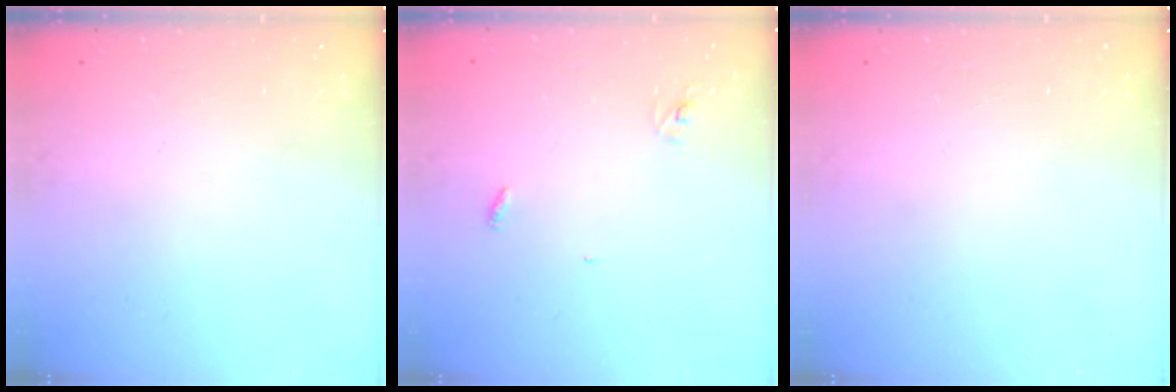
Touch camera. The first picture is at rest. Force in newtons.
{"total": 2.8, "press": 2.8, "slide": 0.3}
{"total": 0.0}